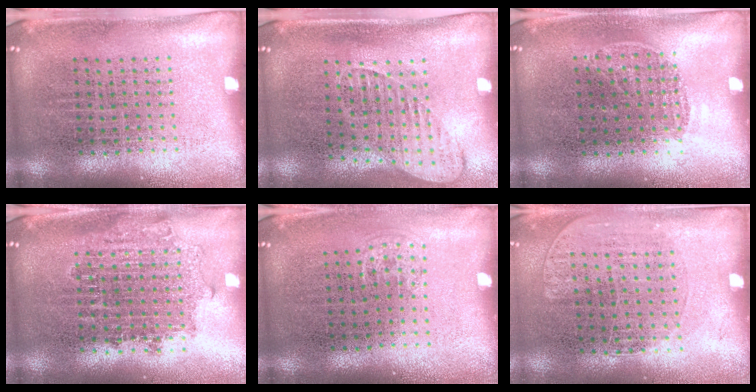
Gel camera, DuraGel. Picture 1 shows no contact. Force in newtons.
{"total": 1.3, "press": 1.1, "slide": 0.7}
{"total": 0.5, "press": 0.2, "slide": 0.5}
{"total": 1.7, "press": 1.4, "slide": 1.0}
{"total": 0.6, "press": 0.5, "slide": 0.3}
{"total": 1.1, "press": 0.9, "slide": 0.5}